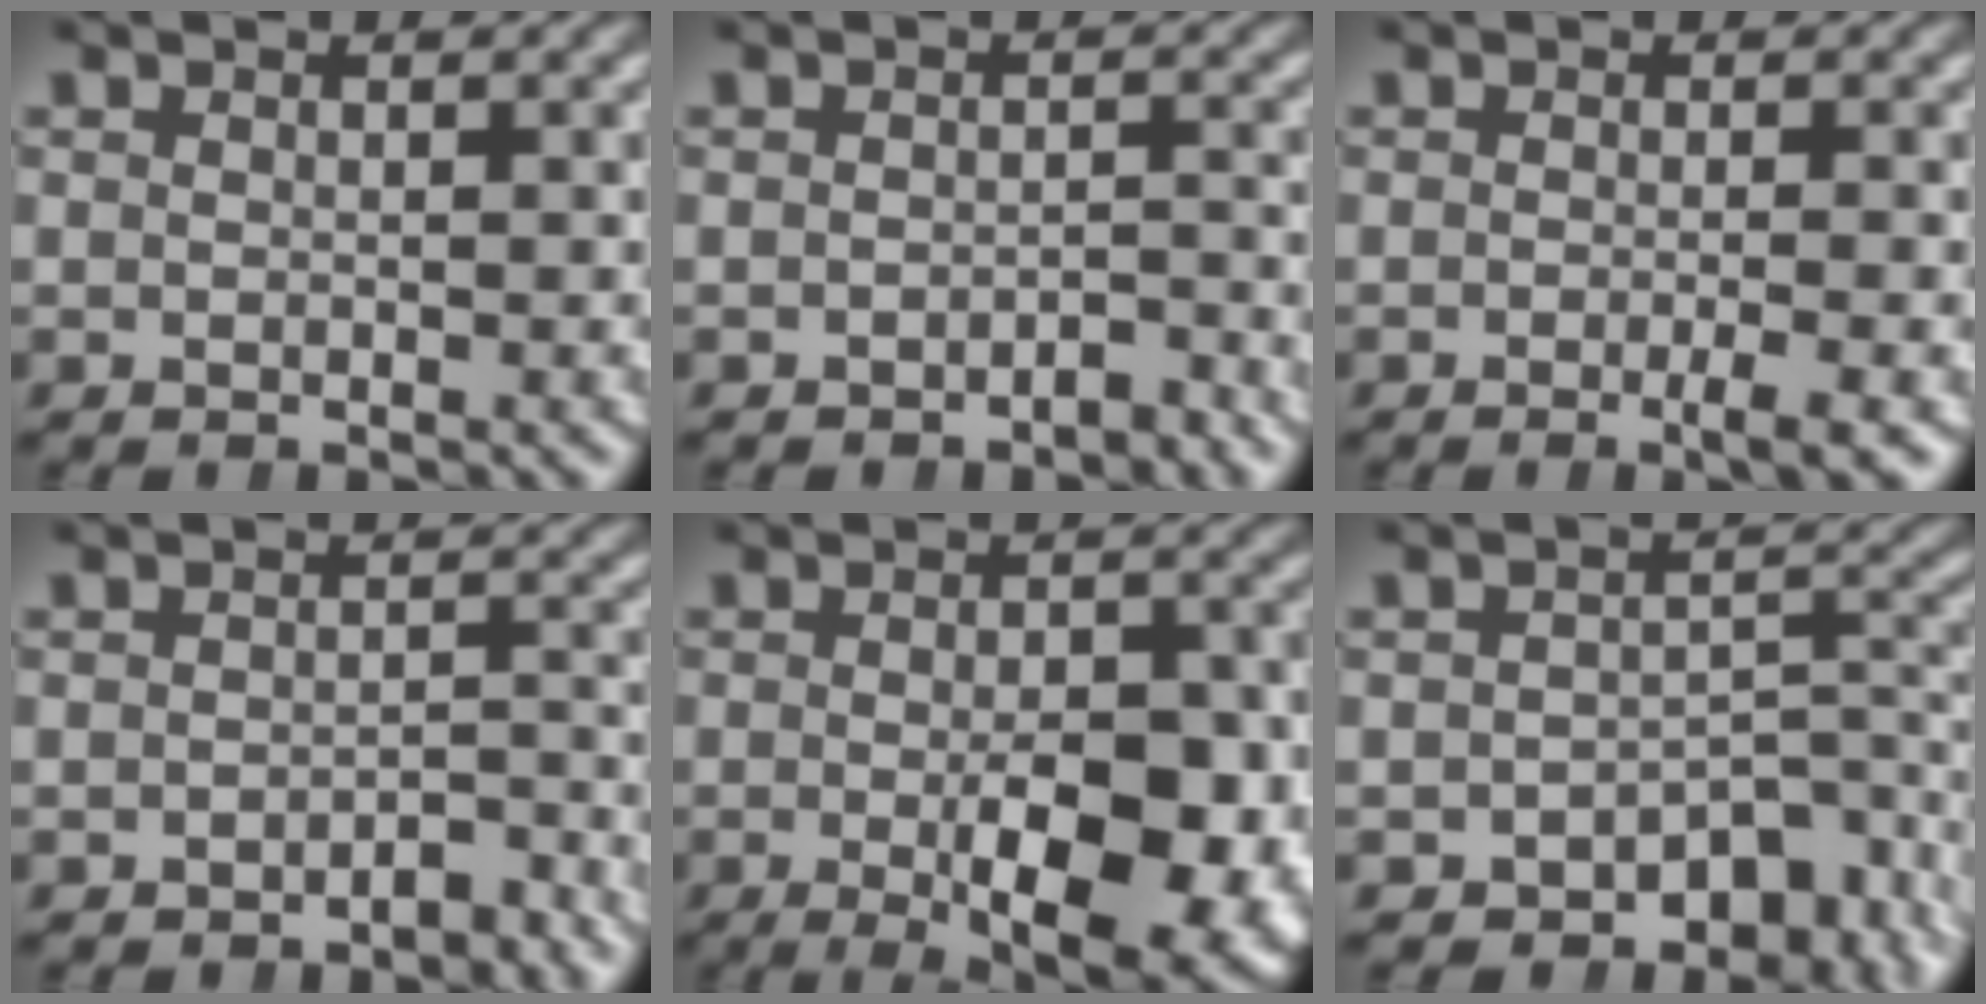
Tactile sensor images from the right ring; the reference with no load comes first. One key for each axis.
{"total": 2.1, "fx": -2.1, "fy": 0.2, "fz": -0.2, "tx": 0.019, "ty": -0.001, "tz": -0.035}
{"total": 1.7, "fx": -0.9, "fy": -0.4, "fz": 1.4, "tx": -0.011, "ty": 0.006, "tz": -0.019}
{"total": 2.4, "fx": -2.4, "fy": 0.3, "fz": 0.0, "tx": 0.020, "ty": -0.001, "tz": -0.040}
{"total": 9.9, "fx": -2.6, "fy": 3.9, "fz": 8.8, "tx": -0.127, "ty": -0.024, "tz": -0.025}
{"total": 9.3, "fx": -6.0, "fy": 5.5, "fz": 4.5, "tx": -0.041, "ty": -0.019, "tz": -0.087}